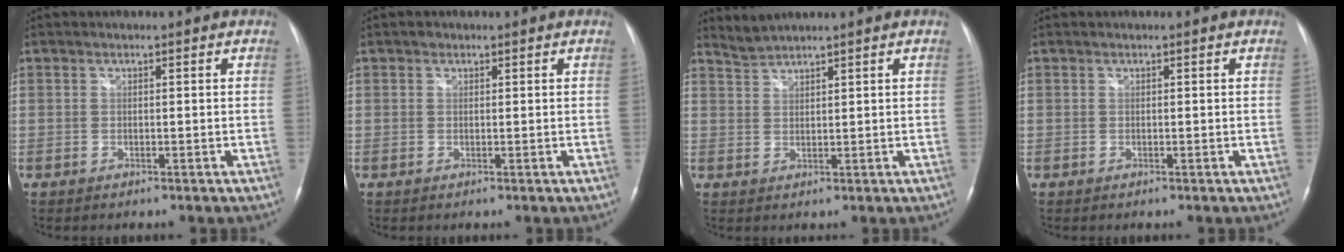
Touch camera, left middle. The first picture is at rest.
{"total": 0.5, "force": [0.4, 0.4, 0.1], "torque": [-0.002, 0.000, 0.004]}
{"total": 2.3, "force": [2.2, -0.6, -0.2], "torque": [-0.002, 0.001, 0.052]}
{"total": 0.0}